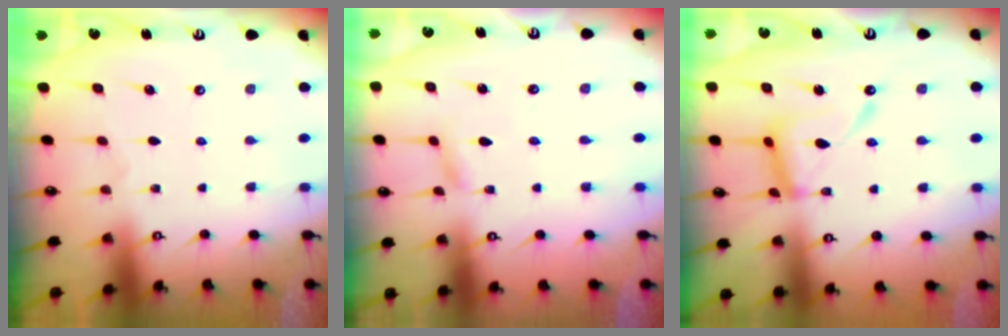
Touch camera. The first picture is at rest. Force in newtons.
{"total": 2.5, "press": 2.5, "slide": 0.2}
{"total": 13.1, "press": 13.0, "slide": 1.2}